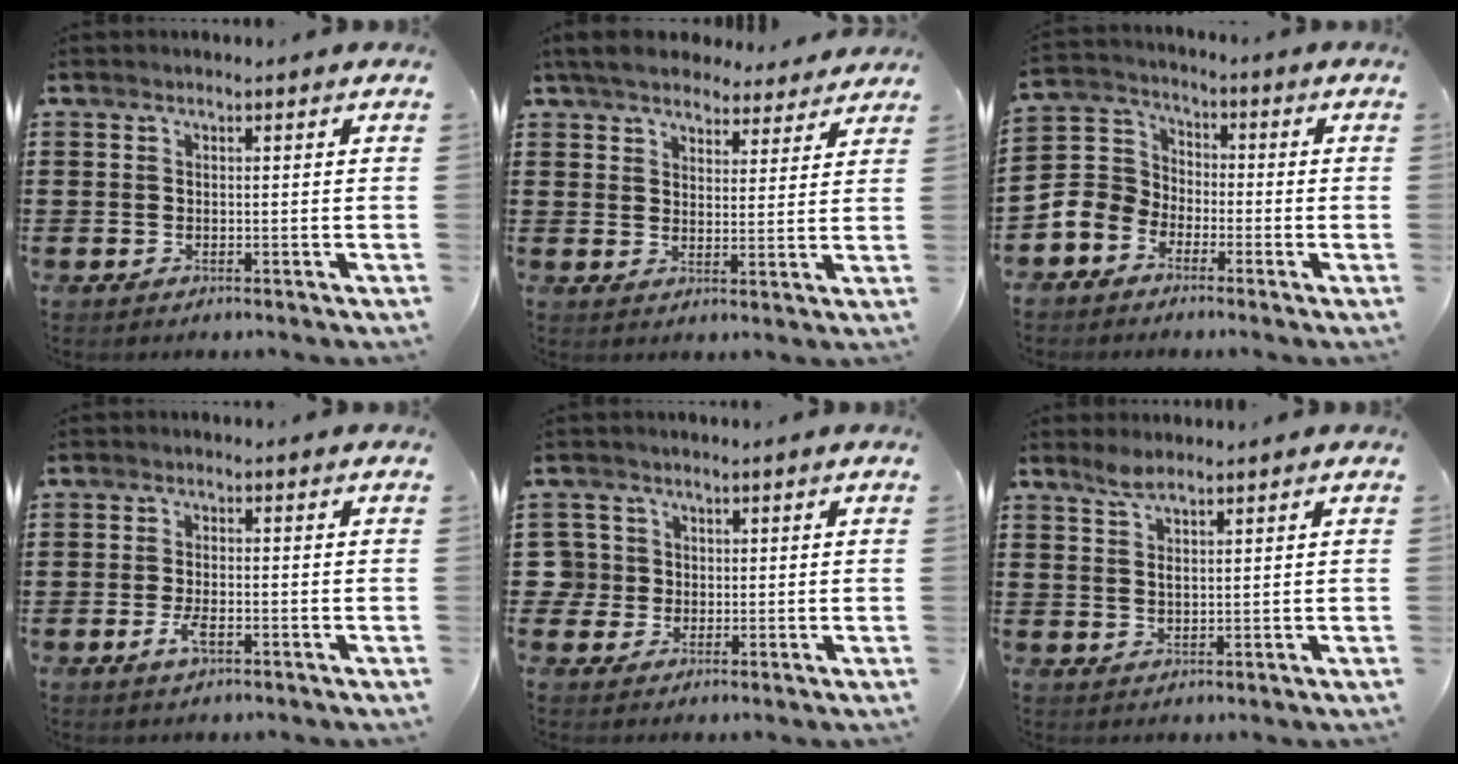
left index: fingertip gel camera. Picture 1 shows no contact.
{"total": 5.7, "force": [5.3, 1.3, 1.6], "torque": [-0.052, -0.017, 0.096]}
{"total": 6.3, "force": [-3.2, 5.2, 1.8], "torque": [-0.075, 0.011, -0.071]}
{"total": 3.1, "force": [-1.3, 1.1, 2.5], "torque": [-0.058, -0.003, -0.027]}
{"total": 3.7, "force": [0.4, 3.7, 0.3], "torque": [-0.041, 0.006, 0.001]}
{"total": 2.5, "force": [1.8, 0.6, 1.6], "torque": [-0.035, 0.004, 0.033]}